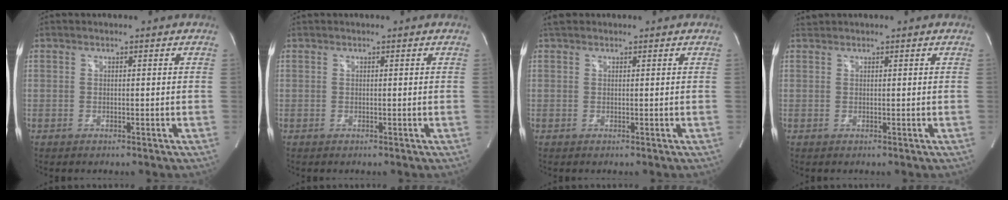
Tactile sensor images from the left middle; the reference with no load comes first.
{"total": 0.0}
{"total": 1.4, "force": [1.2, 0.7, 0.3], "torque": [-0.012, 0.020, 0.021]}
{"total": 0.7, "force": [0.6, 0.0, -0.2], "torque": [-0.006, 0.013, 0.017]}